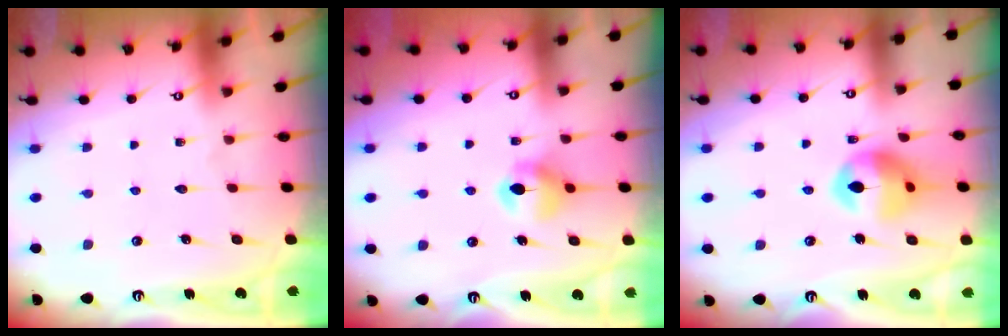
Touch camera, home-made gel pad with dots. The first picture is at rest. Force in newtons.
{"total": 7.4, "press": 7.3, "slide": 0.6}
{"total": 13.2, "press": 13.2, "slide": 1.6}